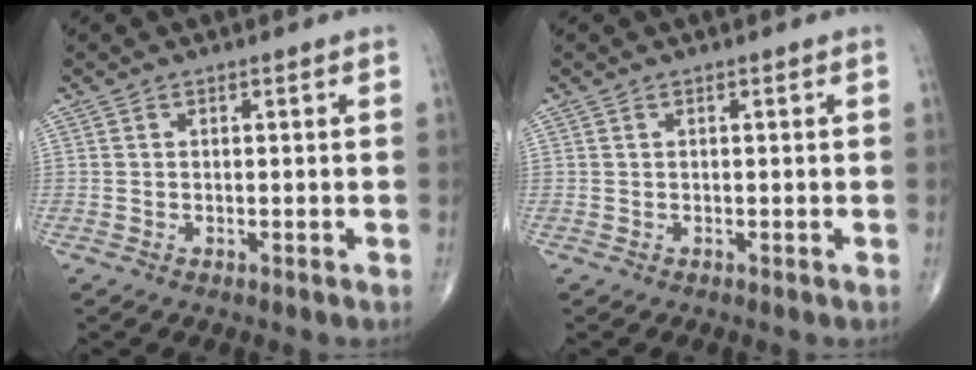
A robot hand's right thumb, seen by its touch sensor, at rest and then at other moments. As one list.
[{"total": 0.0}]